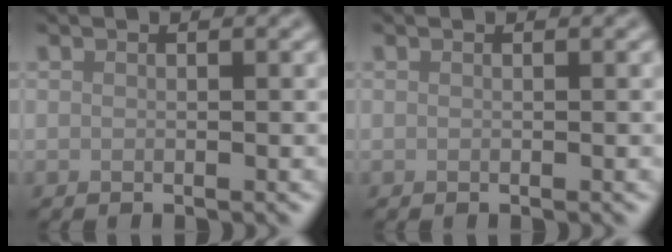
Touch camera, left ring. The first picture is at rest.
{"total": 0.0}